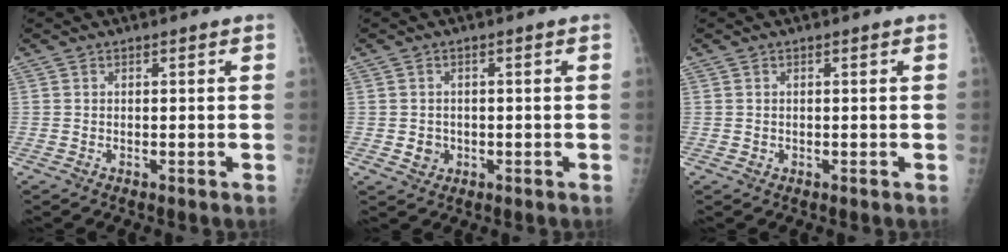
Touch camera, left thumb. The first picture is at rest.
{"total": 2.5, "force": [-0.4, 2.3, 0.8], "torque": [-0.001, 0.004, 0.000]}
{"total": 0.5, "force": [0.1, 0.5, 0.1], "torque": [0.002, 0.002, 0.002]}